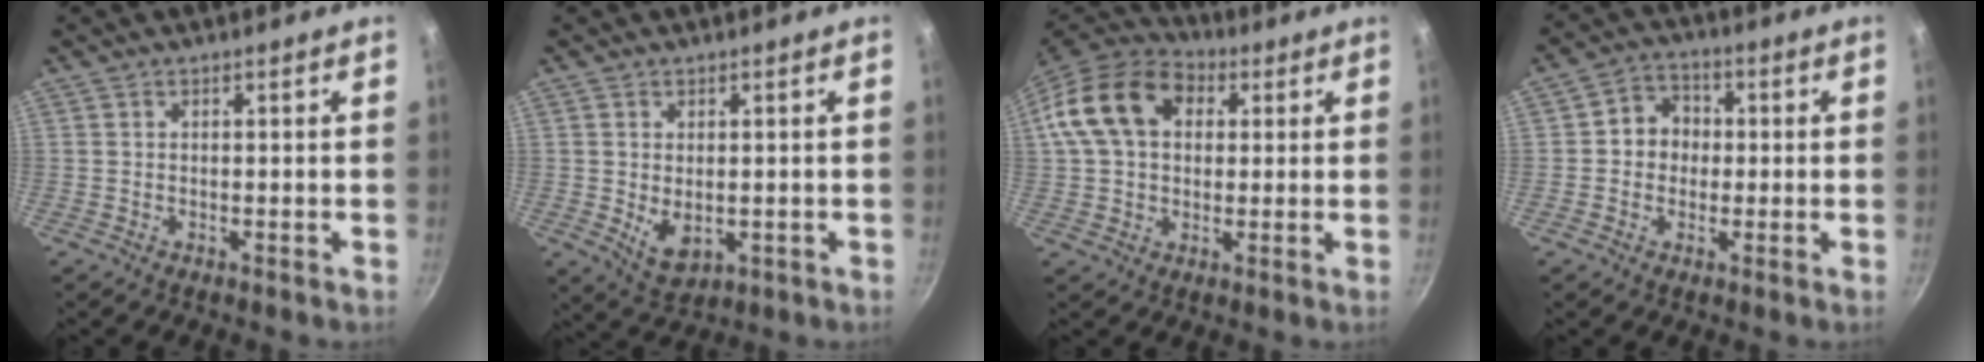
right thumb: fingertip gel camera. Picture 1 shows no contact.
{"total": 5.8, "force": [-0.3, 3.7, 4.5], "torque": [-0.072, -0.016, 0.006]}
{"total": 16.5, "force": [4.0, 12.0, 10.6], "torque": [-0.174, 0.029, 0.052]}
{"total": 6.4, "force": [0.1, 5.8, 2.9], "torque": [-0.010, 0.012, -0.011]}